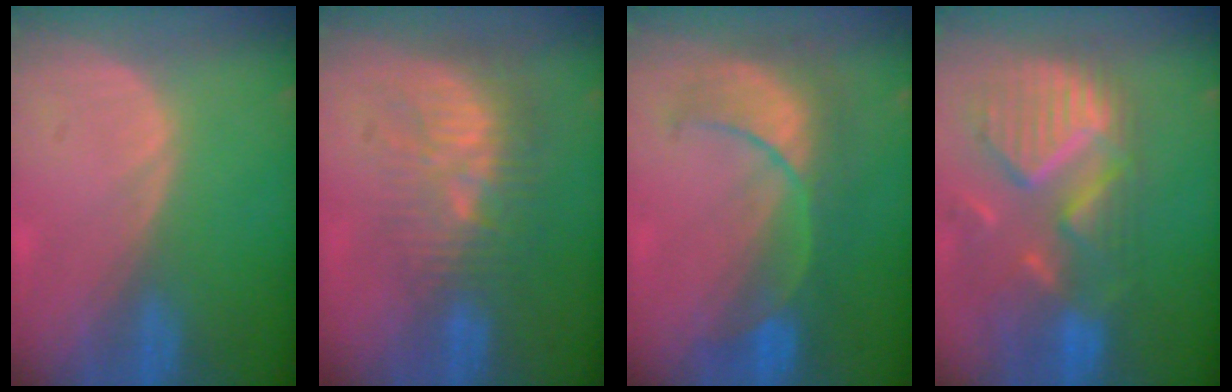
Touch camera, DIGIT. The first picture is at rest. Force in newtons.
{"total": 10.2, "press": 8.8, "slide": 5.0}
{"total": 8.1, "press": 8.1, "slide": 0.6}
{"total": 12.4, "press": 10.6, "slide": 6.5}